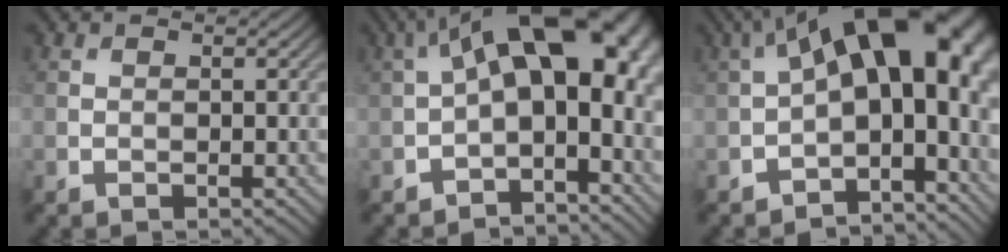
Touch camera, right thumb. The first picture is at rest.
{"total": 15.6, "force": [0.7, 8.2, 13.2], "torque": [-0.208, 0.004, 0.013]}
{"total": 17.7, "force": [0.9, 9.7, 14.8], "torque": [-0.218, -0.005, 0.041]}